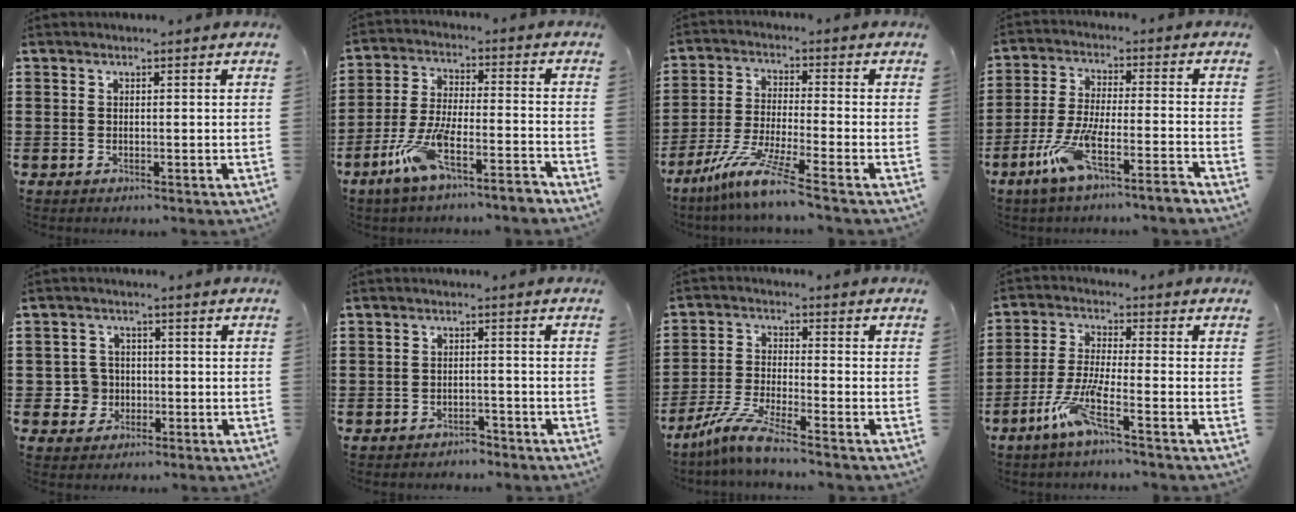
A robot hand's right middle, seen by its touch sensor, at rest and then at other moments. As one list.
[{"total": 8.7, "force": [-6.2, 1.2, 6.0], "torque": [-0.130, -0.004, -0.123]}, {"total": 8.1, "force": [-6.1, -0.2, 5.3], "torque": [-0.119, -0.019, -0.124]}, {"total": 8.0, "force": [-5.6, 0.6, 5.7], "torque": [-0.127, -0.008, -0.111]}, {"total": 3.9, "force": [-0.7, 3.8, 0.8], "torque": [-0.031, 0.010, -0.018]}, {"total": 2.0, "force": [-2.0, 0.4, -0.2], "torque": [-0.003, 0.005, -0.046]}, {"total": 6.1, "force": [-4.9, 0.1, 3.6], "torque": [-0.092, -0.020, -0.101]}, {"total": 6.9, "force": [-4.3, 0.6, 5.3], "torque": [-0.120, -0.010, -0.084]}]